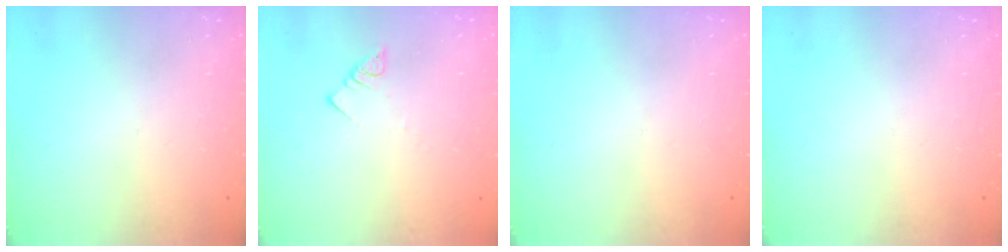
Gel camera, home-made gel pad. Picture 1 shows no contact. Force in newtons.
{"total": 3.0, "press": 3.0, "slide": 0.1}
{"total": 0.0}
{"total": 0.0}